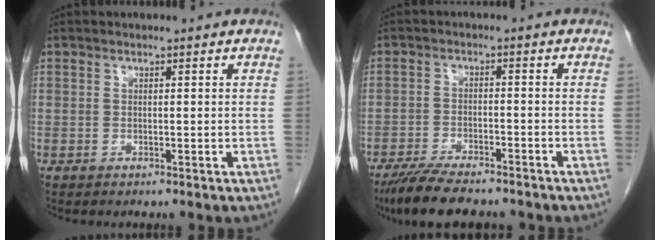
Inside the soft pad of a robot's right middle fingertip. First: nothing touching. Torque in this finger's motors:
{"motor_torque": [1.08, -1.06, 0.07, 0.06]}